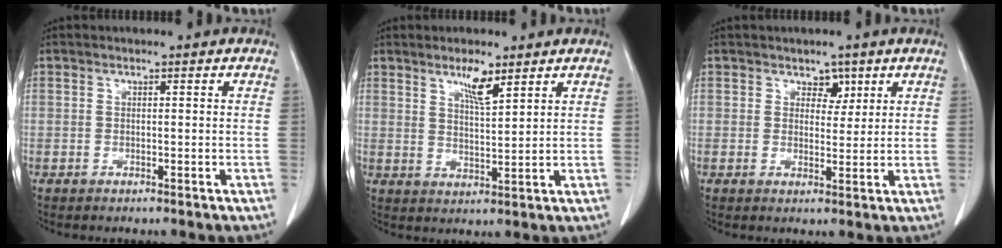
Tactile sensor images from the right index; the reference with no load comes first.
{"total": 4.6, "force": [3.1, 0.7, 3.3], "torque": [-0.061, -0.004, 0.057]}
{"total": 2.7, "force": [1.6, 1.9, 1.2], "torque": [-0.010, -0.001, 0.025]}